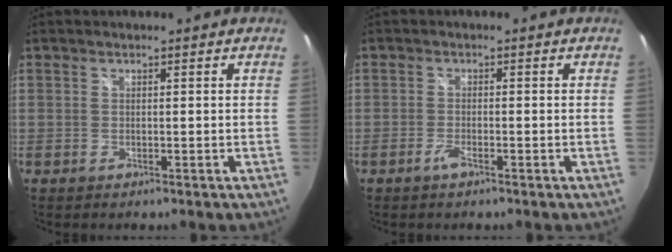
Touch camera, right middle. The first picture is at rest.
{"total": 1.9, "force": [-1.3, 0.3, 1.4], "torque": [-0.035, -0.002, -0.027]}